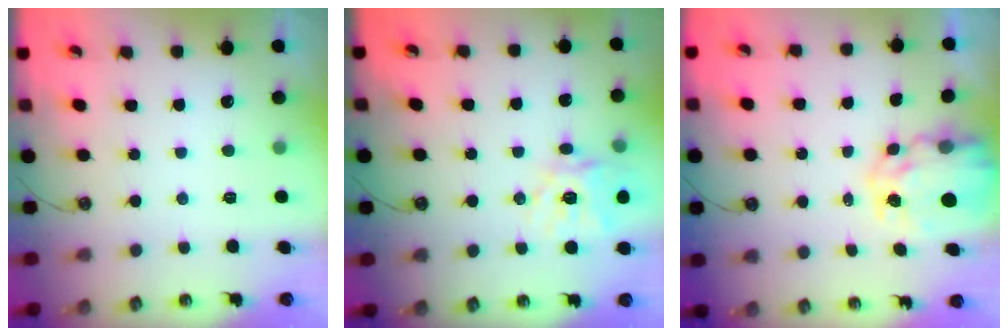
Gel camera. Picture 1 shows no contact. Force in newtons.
{"total": 16.0, "press": 15.9, "slide": 2.0}
{"total": 9.3, "press": 9.3, "slide": 0.8}